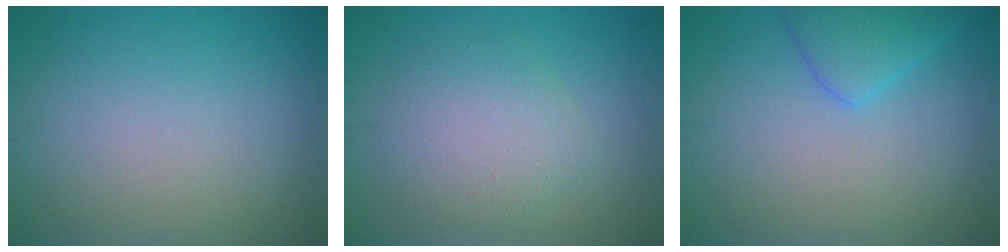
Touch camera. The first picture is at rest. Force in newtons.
{"total": 3.8, "press": 3.8, "slide": 0.2}
{"total": 2.8, "press": 2.8, "slide": 0.2}